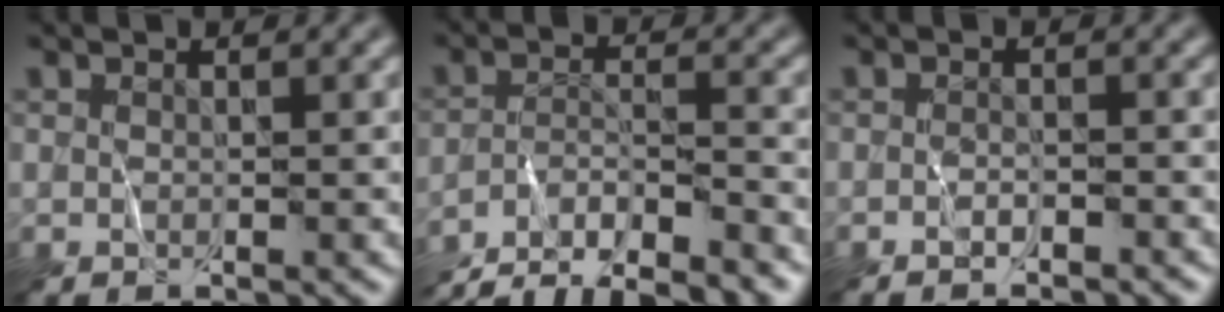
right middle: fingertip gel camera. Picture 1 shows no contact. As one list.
[{"total": 8.2, "force": [-7.5, 1.5, 3.0], "torque": [-0.038, -0.006, -0.125]}, {"total": 1.3, "force": [-1.3, 0.0, 0.3], "torque": [0.001, 0.003, -0.023]}]